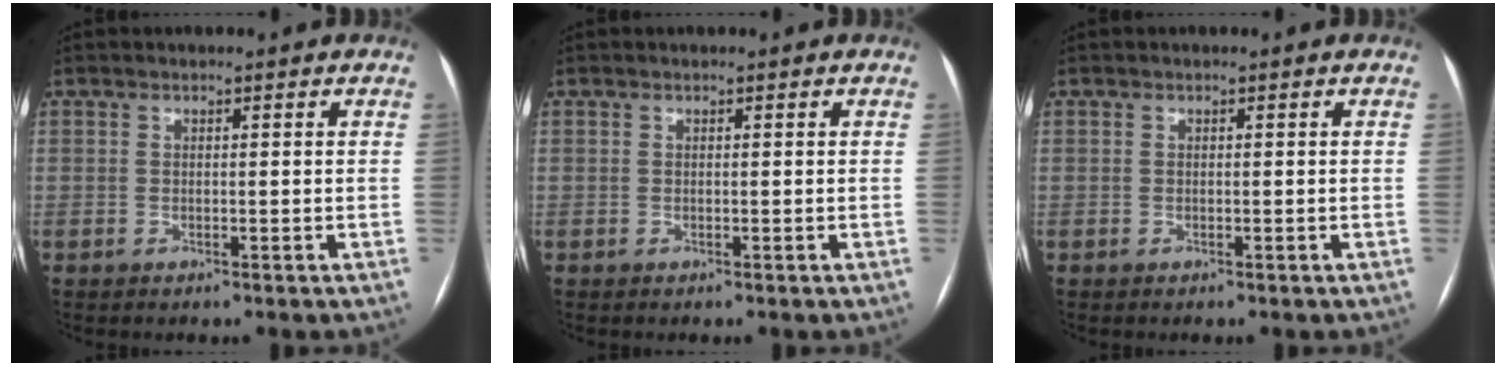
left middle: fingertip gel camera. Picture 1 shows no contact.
{"total": 0.0}
{"total": 0.0}